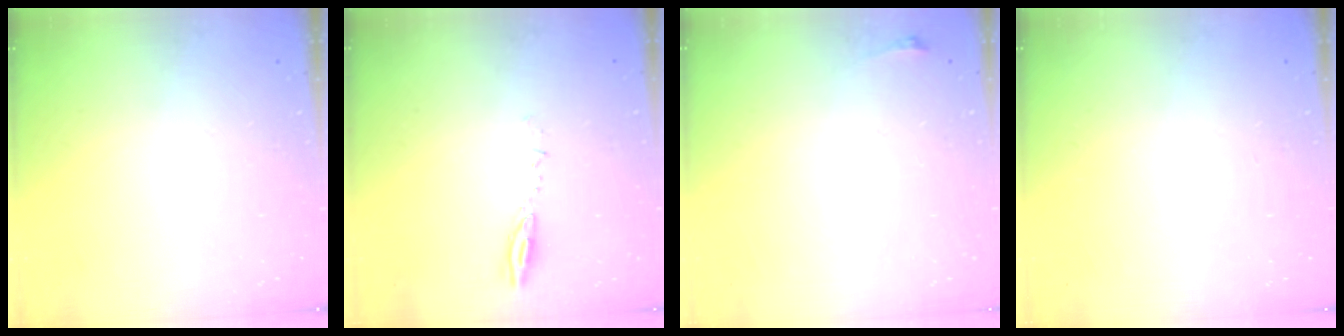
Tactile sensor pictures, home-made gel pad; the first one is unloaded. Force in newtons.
{"total": 4.5, "press": 4.4, "slide": 0.5}
{"total": 2.8, "press": 2.1, "slide": 1.9}
{"total": 0.0}